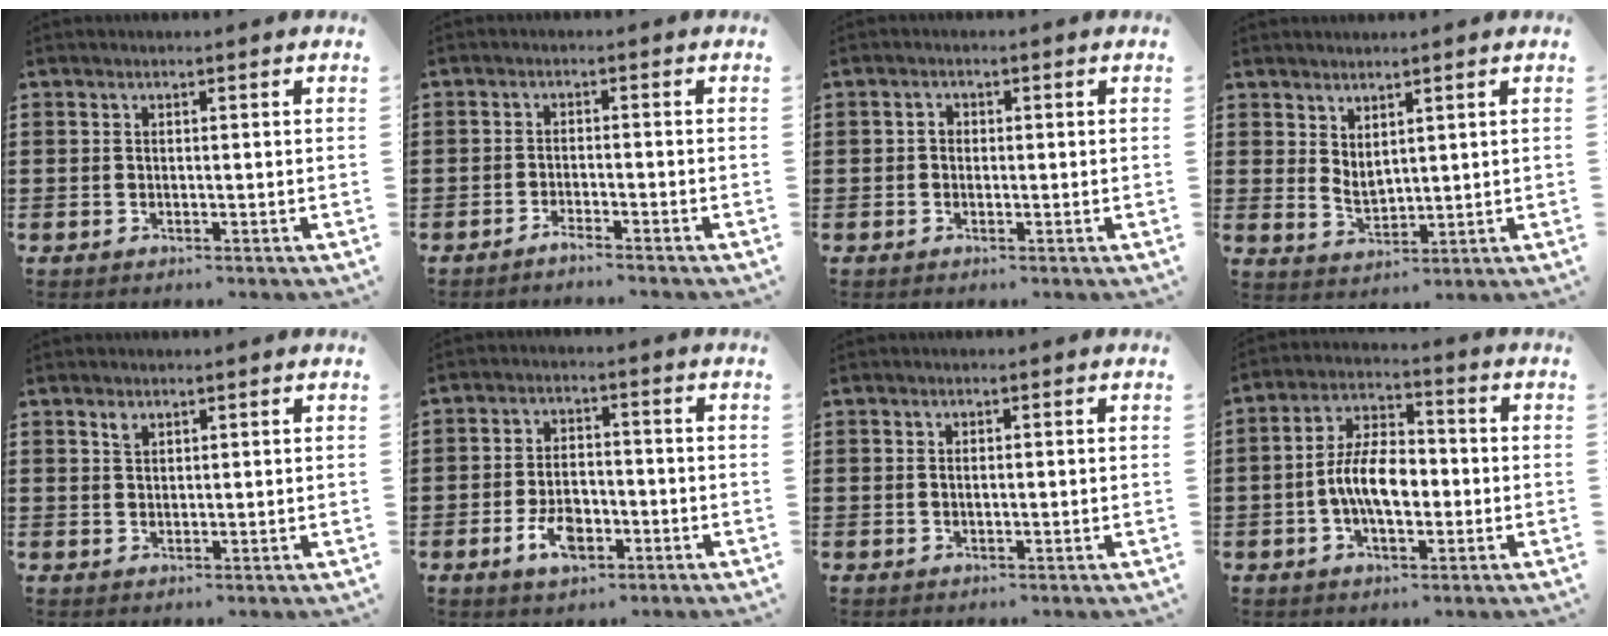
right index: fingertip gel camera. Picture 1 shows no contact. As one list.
[{"total": 1.9, "force": [-1.8, -0.3, 0.4], "torque": [-0.007, 0.003, -0.035]}, {"total": 1.2, "force": [-0.3, 0.9, 0.7], "torque": [-0.014, 0.002, -0.006]}, {"total": 2.7, "force": [2.2, 1.2, 1.1], "torque": [-0.027, -0.002, 0.042]}, {"total": 1.4, "force": [1.0, 0.7, 0.6], "torque": [-0.006, 0.000, 0.017]}, {"total": 6.1, "force": [-2.4, 3.2, 4.6], "torque": [-0.088, 0.002, -0.049]}, {"total": 0.9, "force": [0.1, 0.4, 0.8], "torque": [-0.017, 0.002, 0.000]}, {"total": 8.4, "force": [-1.3, 4.2, 7.1], "torque": [-0.144, 0.002, -0.032]}]